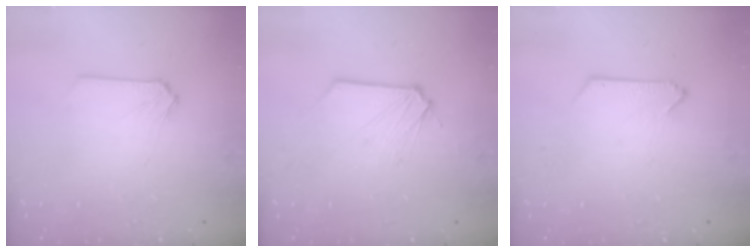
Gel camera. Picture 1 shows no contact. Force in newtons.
{"total": 1.1, "press": 1.1, "slide": 0.1}
{"total": 0.0}